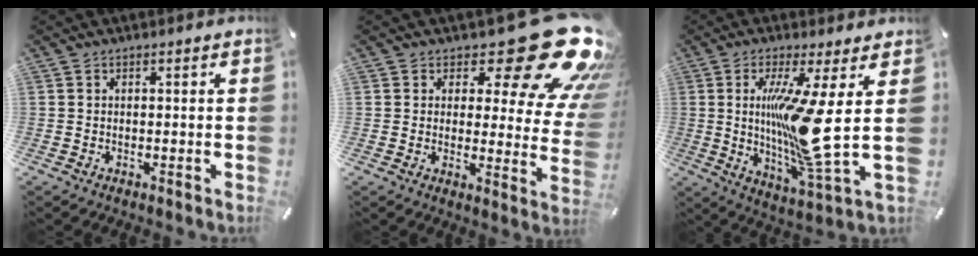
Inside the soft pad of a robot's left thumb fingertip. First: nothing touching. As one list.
[{"total": 23.4, "force": [12.6, 9.1, 17.5], "torque": [-0.208, -0.087, 0.204]}, {"total": 19.1, "force": [2.3, 2.4, 18.8], "torque": [-0.350, -0.041, 0.022]}]